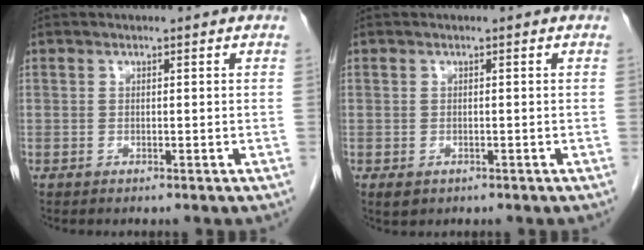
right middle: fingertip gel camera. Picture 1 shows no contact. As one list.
[{"total": 1.4, "force": [-0.7, 1.0, 0.7], "torque": [-0.012, 0.000, -0.001]}]